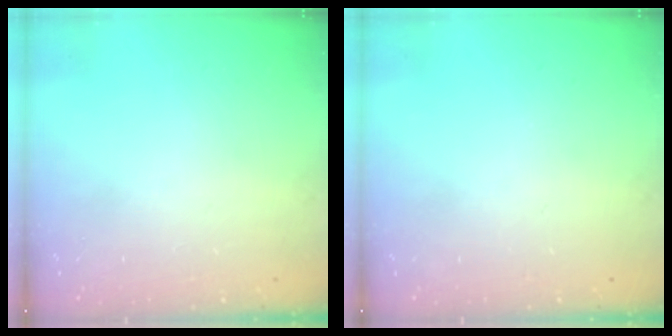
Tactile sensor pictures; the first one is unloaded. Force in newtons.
{"total": 0.0}